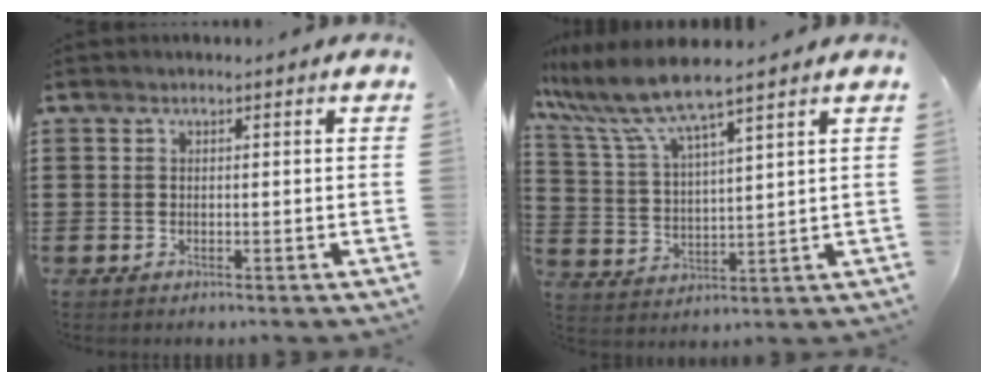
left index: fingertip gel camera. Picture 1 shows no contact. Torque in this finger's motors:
{"motor_torque": [0.69, -0.74, 0.95, 0.21]}